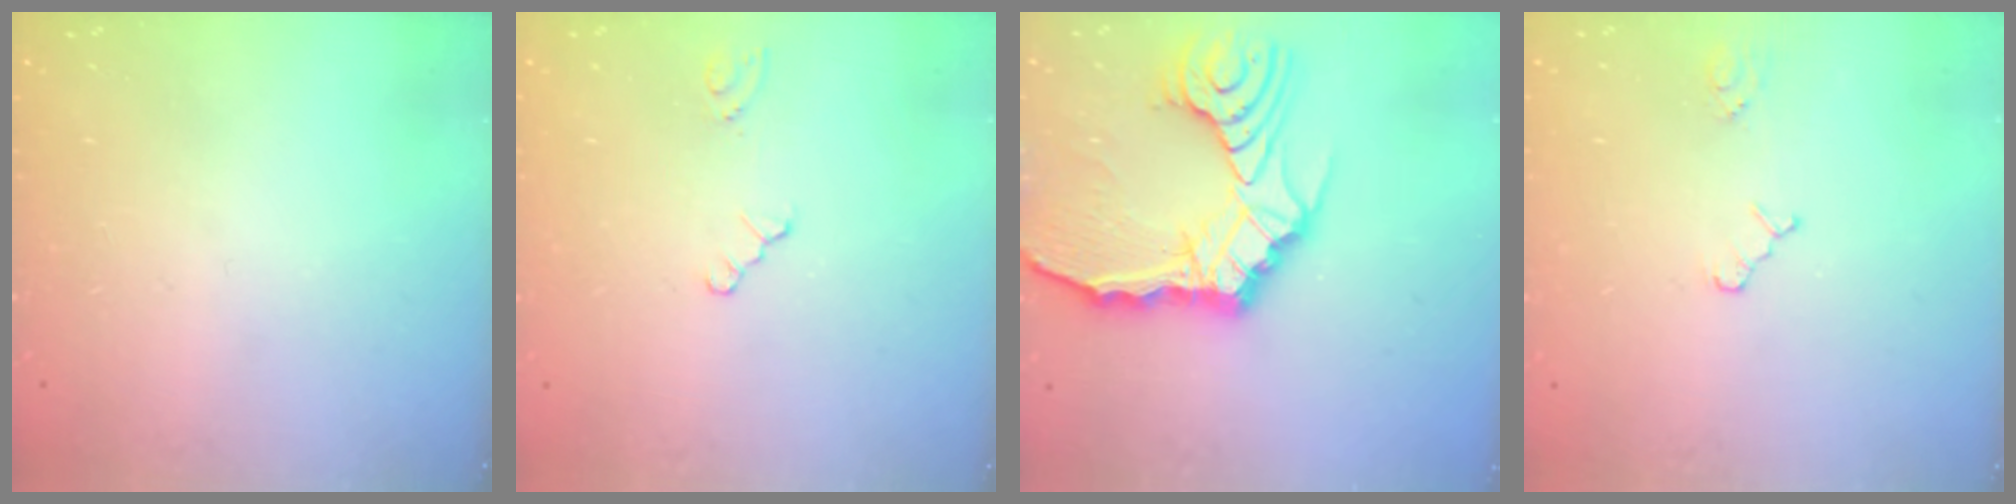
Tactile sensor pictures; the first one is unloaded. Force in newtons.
{"total": 0.8, "press": 0.8, "slide": 0.1}
{"total": 17.7, "press": 17.5, "slide": 2.2}
{"total": 2.8, "press": 2.8, "slide": 0.4}